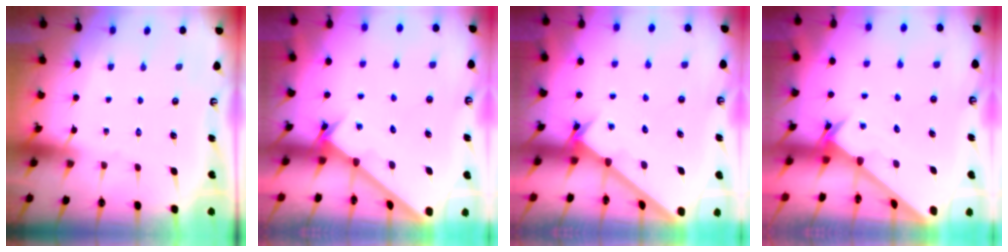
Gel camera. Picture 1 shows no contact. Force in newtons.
{"total": 2.2, "press": 2.2, "slide": 0.2}
{"total": 1.9, "press": 1.9, "slide": 0.2}
{"total": 2.5, "press": 2.5, "slide": 0.2}